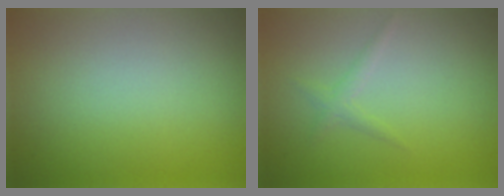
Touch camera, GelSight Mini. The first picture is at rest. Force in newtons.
{"total": 1.0, "press": 1.0, "slide": 0.1}